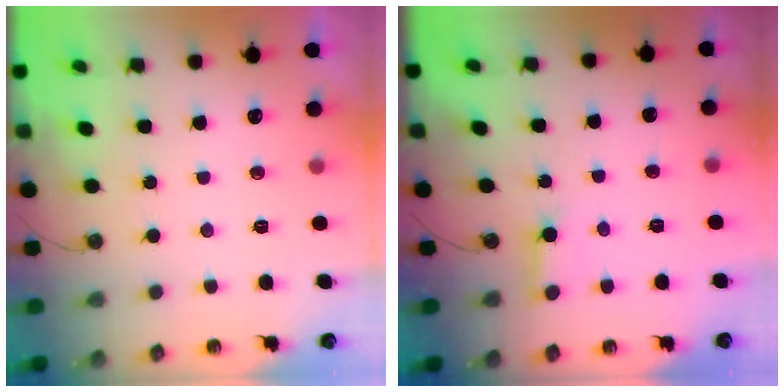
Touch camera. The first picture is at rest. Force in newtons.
{"total": 2.7, "press": 2.7, "slide": 0.0}